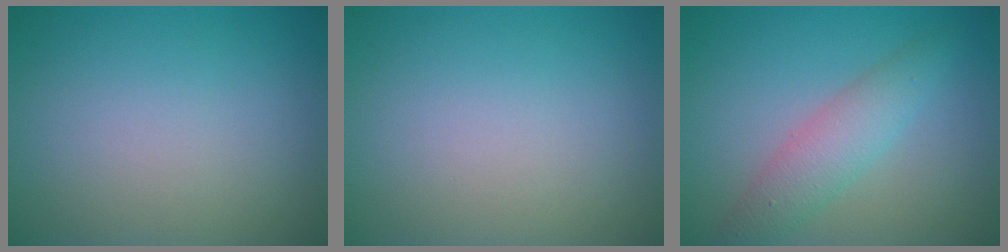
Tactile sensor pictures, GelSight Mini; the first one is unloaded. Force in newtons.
{"total": 0.0}
{"total": 3.5, "press": 3.5, "slide": 0.1}